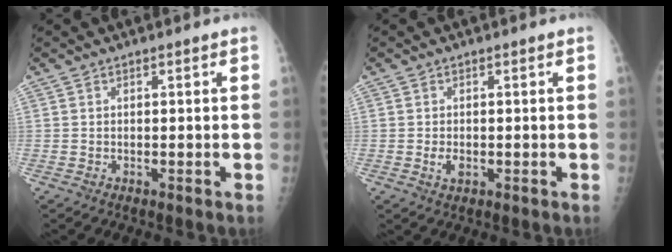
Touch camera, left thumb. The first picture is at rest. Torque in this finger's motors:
{"motor_torque": [-0.14, 0.12, 0.16, -0.01, 0.00]}